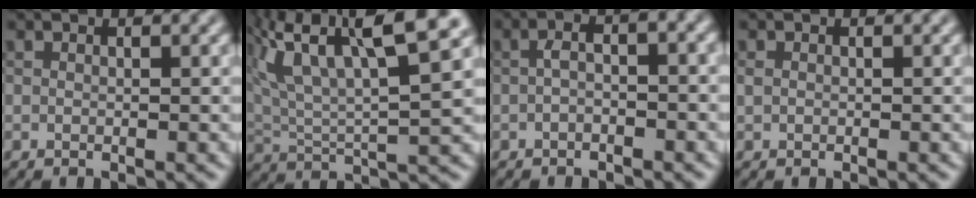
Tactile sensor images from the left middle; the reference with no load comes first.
{"total": 12.1, "force": [5.9, 4.4, 9.7], "torque": [-0.186, 0.019, 0.102]}
{"total": 2.2, "force": [-0.8, 0.8, 1.9], "torque": [-0.037, 0.006, -0.018]}
{"total": 0.5, "force": [0.0, 0.4, 0.2], "torque": [-0.003, -0.003, -0.001]}